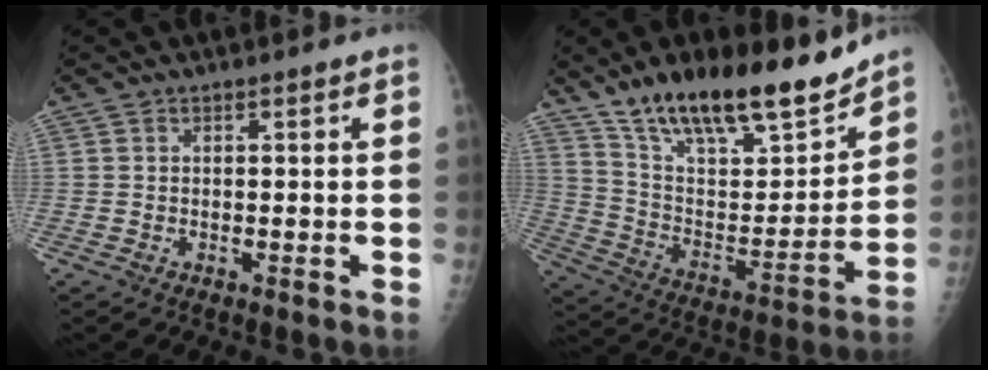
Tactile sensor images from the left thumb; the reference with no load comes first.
{"total": 23.5, "force": [18.1, 7.3, 13.2], "torque": [-0.180, -0.083, 0.308]}